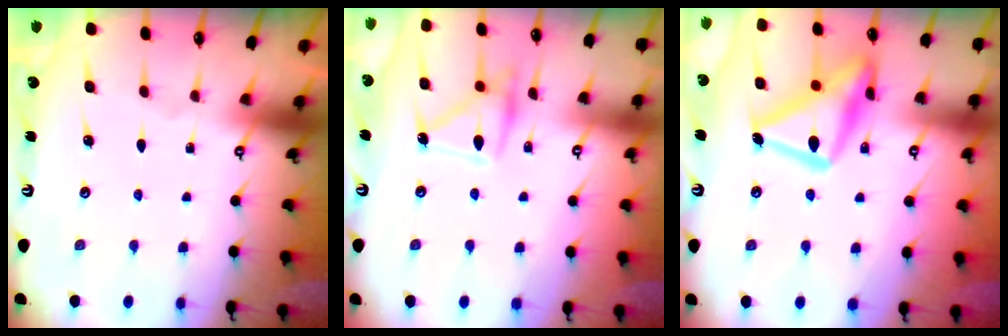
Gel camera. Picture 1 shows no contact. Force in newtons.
{"total": 15.3, "press": 15.3, "slide": 0.8}
{"total": 19.3, "press": 19.3, "slide": 1.1}